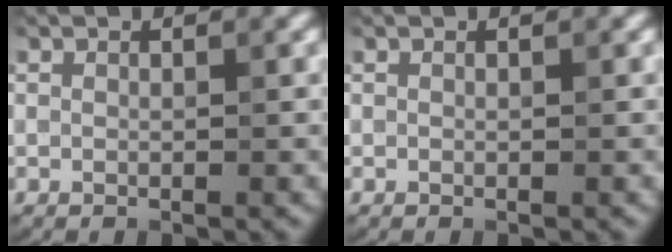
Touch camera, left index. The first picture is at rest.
{"total": 0.0}